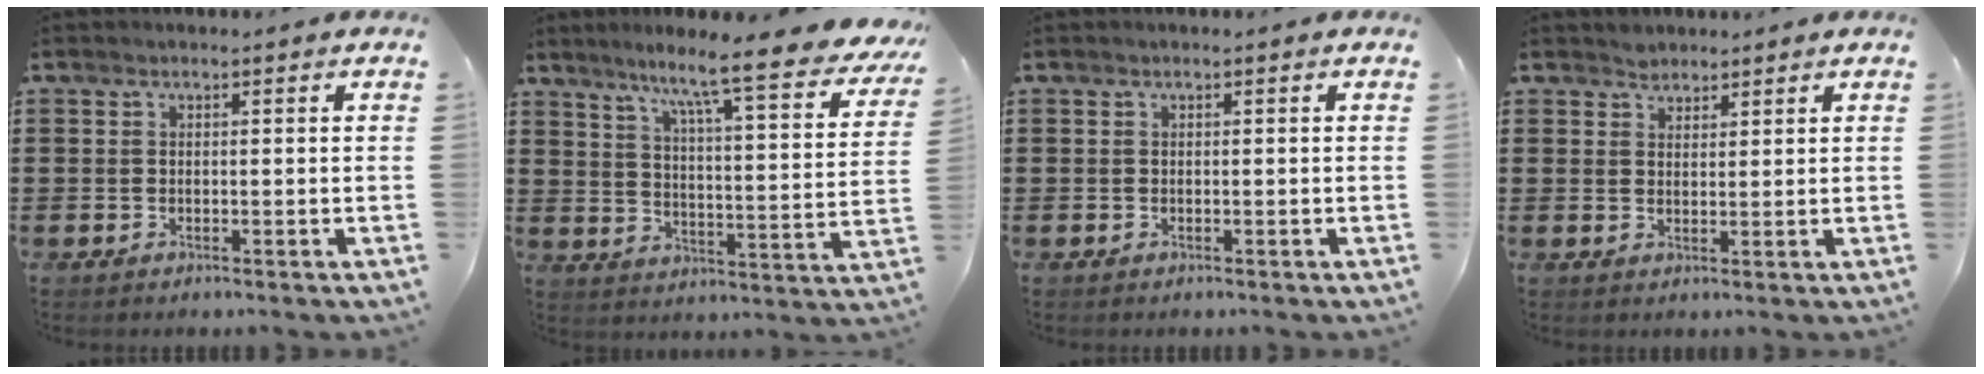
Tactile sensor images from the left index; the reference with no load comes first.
{"total": 9.1, "force": [7.4, -0.4, 5.3], "torque": [-0.108, -0.061, 0.109]}
{"total": 0.0}
{"total": 1.8, "force": [1.6, 0.9, -0.1], "torque": [0.006, -0.001, 0.031]}